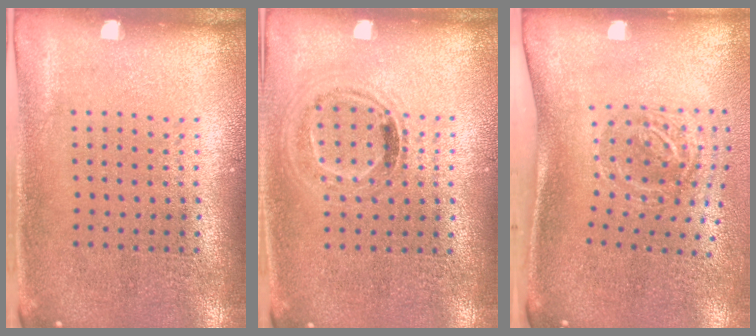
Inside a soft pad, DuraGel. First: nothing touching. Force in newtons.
{"total": 1.0, "press": 0.9, "slide": 0.5}
{"total": 2.0, "press": 1.2, "slide": 1.6}